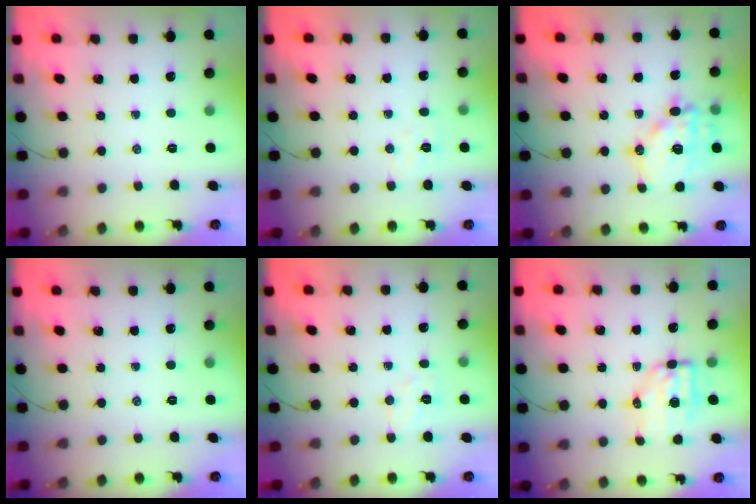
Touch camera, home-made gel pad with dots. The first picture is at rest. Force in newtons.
{"total": 3.3, "press": 3.2, "slide": 0.9}
{"total": 15.2, "press": 14.9, "slide": 3.2}
{"total": 0.0}
{"total": 5.5, "press": 5.4, "slide": 1.2}
{"total": 7.0, "press": 6.9, "slide": 1.0}